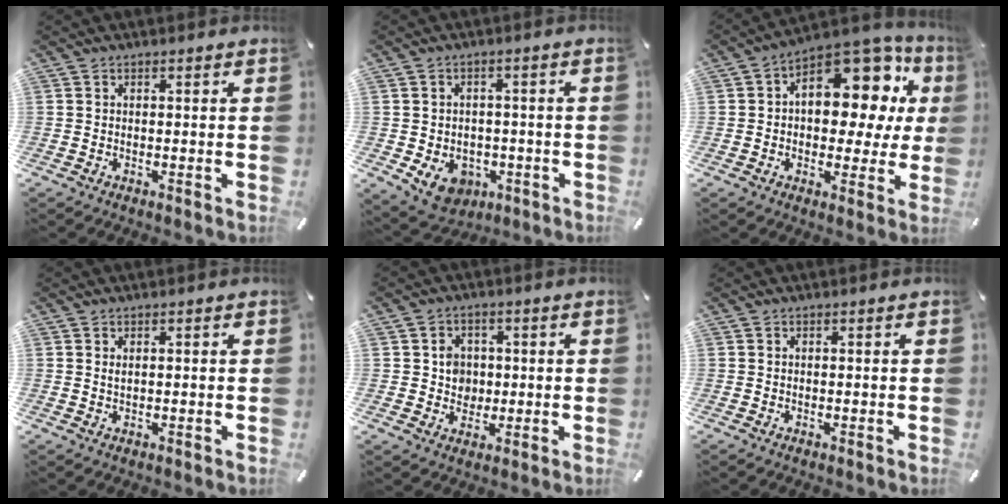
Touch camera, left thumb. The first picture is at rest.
{"total": 7.7, "force": [-2.7, 6.2, 3.6], "torque": [-0.053, 0.015, -0.050]}
{"total": 14.9, "force": [6.2, 9.1, 10.0], "torque": [-0.129, -0.057, 0.105]}
{"total": 0.9, "force": [0.3, 0.4, 0.7], "torque": [-0.015, 0.000, 0.005]}
{"total": 5.2, "force": [0.2, 5.0, 1.3], "torque": [-0.013, 0.002, -0.001]}
{"total": 0.0}